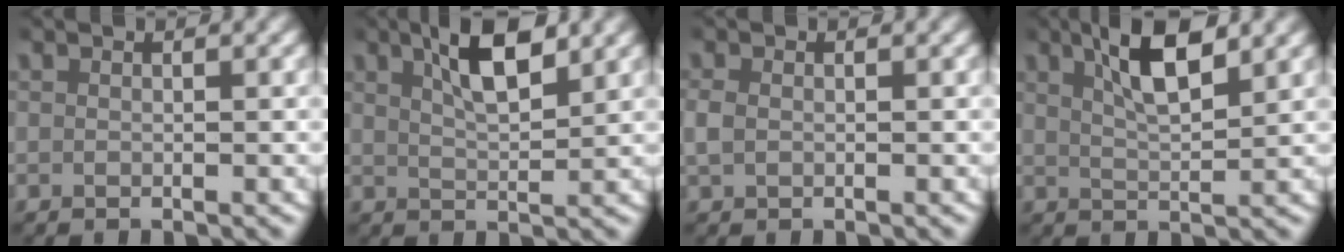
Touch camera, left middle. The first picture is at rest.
{"total": 4.8, "force": [2.8, 1.4, 3.7], "torque": [-0.064, 0.003, 0.045]}
{"total": 1.4, "force": [0.0, 1.1, 0.9], "torque": [-0.030, -0.001, 0.002]}
{"total": 5.3, "force": [2.9, 1.4, 4.1], "torque": [-0.079, 0.003, 0.048]}